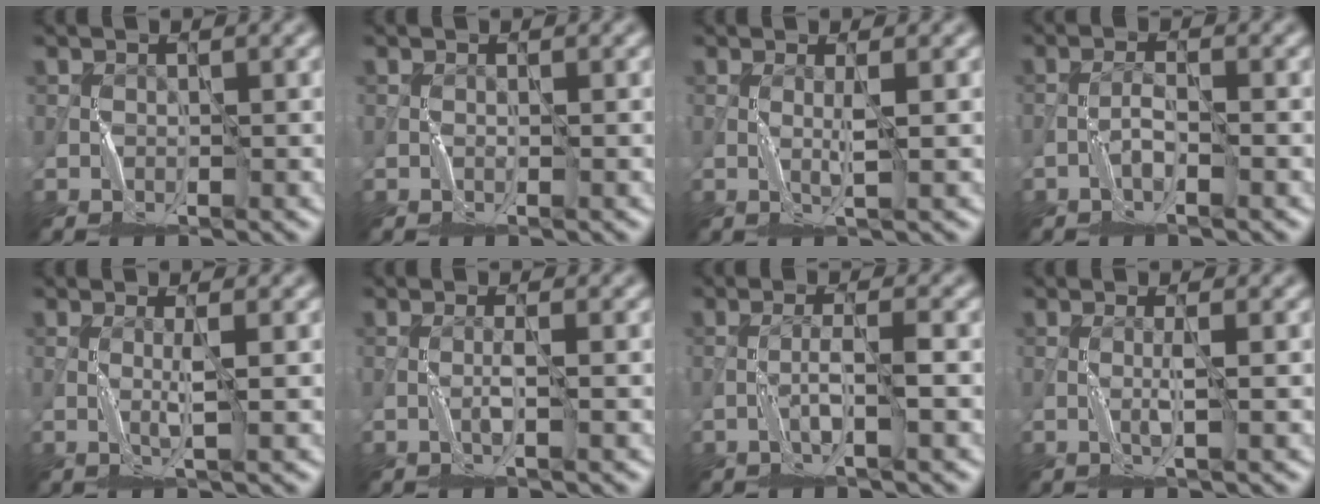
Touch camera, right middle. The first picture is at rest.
{"total": 0.0}
{"total": 1.1, "force": [0.4, -0.9, 0.4], "torque": [-0.018, 0.000, 0.005]}
{"total": 1.0, "force": [-0.8, -0.6, 0.1], "torque": [-0.009, 0.005, -0.018]}
{"total": 1.1, "force": [0.3, -1.0, 0.6], "torque": [-0.021, -0.001, 0.003]}
{"total": 1.0, "force": [-0.2, -1.0, 0.1], "torque": [-0.010, 0.002, -0.007]}
{"total": 1.6, "force": [-0.8, -0.8, 1.2], "torque": [-0.027, 0.007, -0.020]}
{"total": 1.1, "force": [0.0, -1.0, 0.4], "torque": [-0.017, 0.001, -0.002]}